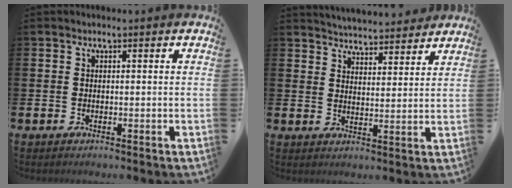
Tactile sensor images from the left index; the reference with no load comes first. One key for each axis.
{"total": 5.0, "fx": 5.0, "fy": 0.5, "fz": -0.2, "tx": -0.009, "ty": -0.035, "tz": 0.088}